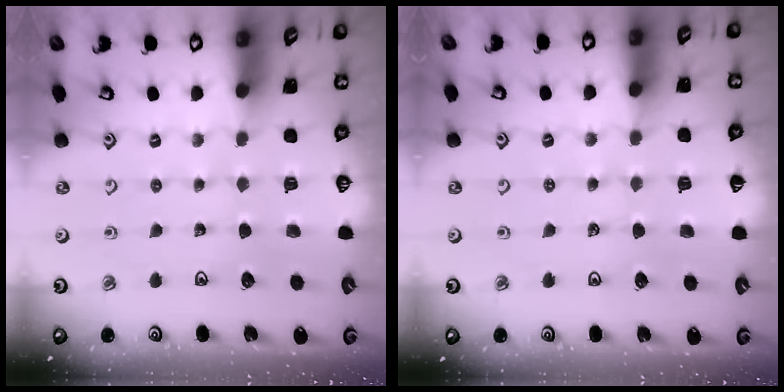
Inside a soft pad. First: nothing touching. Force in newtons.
{"total": 1.3, "press": 1.3, "slide": 0.2}